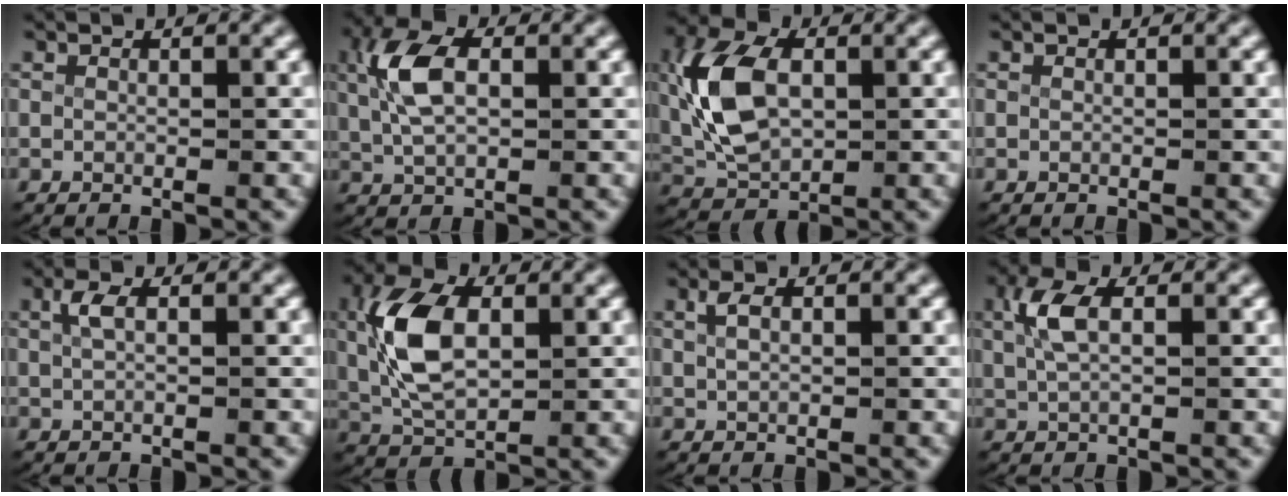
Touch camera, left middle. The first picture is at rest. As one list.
[{"total": 5.0, "force": [1.0, 2.6, 4.1], "torque": [-0.099, 0.002, 0.023]}, {"total": 7.5, "force": [0.6, 5.0, 5.6], "torque": [-0.134, -0.010, 0.022]}, {"total": 0.0}, {"total": 1.4, "force": [0.5, 0.4, 1.3], "torque": [-0.033, -0.001, 0.014]}, {"total": 7.0, "force": [1.0, 4.1, 5.6], "torque": [-0.138, -0.009, 0.026]}, {"total": 1.2, "force": [0.6, 0.4, 1.0], "torque": [-0.027, -0.002, 0.017]}, {"total": 3.1, "force": [0.8, 1.2, 2.7], "torque": [-0.068, 0.002, 0.019]}]